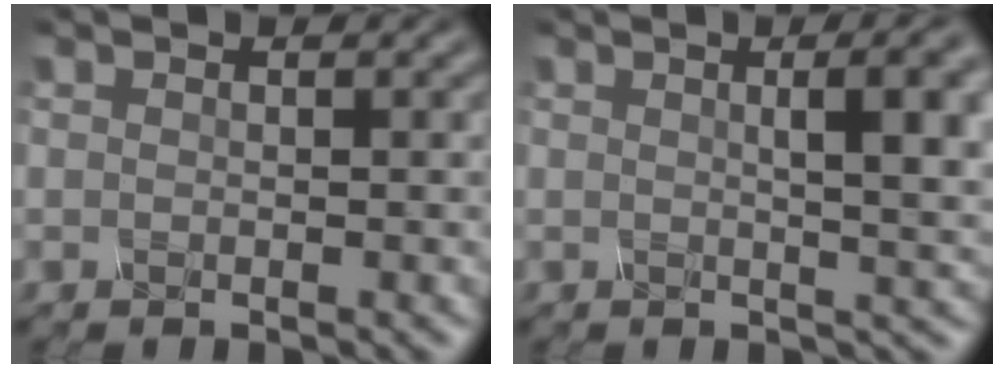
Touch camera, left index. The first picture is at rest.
{"total": 7.4, "force": [1.5, 2.4, 6.8], "torque": [-0.047, 0.017, 0.013]}